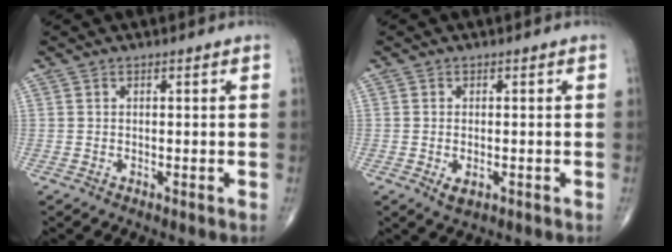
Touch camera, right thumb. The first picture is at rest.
{"total": 2.8, "force": [-0.8, 1.5, 2.2], "torque": [-0.039, -0.002, -0.009]}